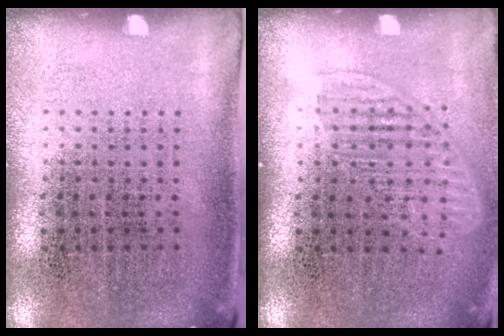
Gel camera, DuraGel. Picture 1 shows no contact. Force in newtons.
{"total": 1.4, "press": 1.2, "slide": 0.8}